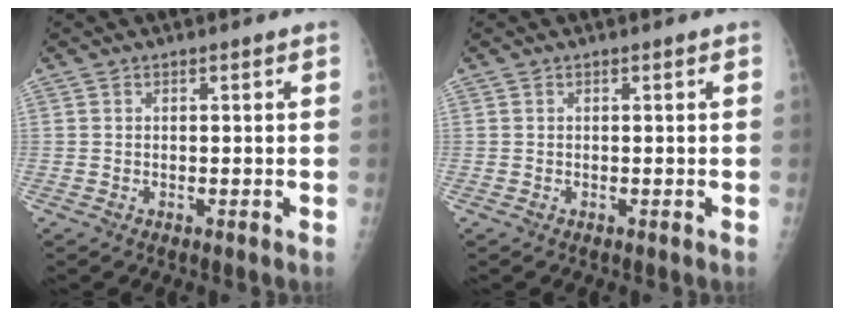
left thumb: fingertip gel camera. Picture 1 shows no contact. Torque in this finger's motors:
{"motor_torque": [0.09, 0.00, 0.02, -0.08, 0.00]}